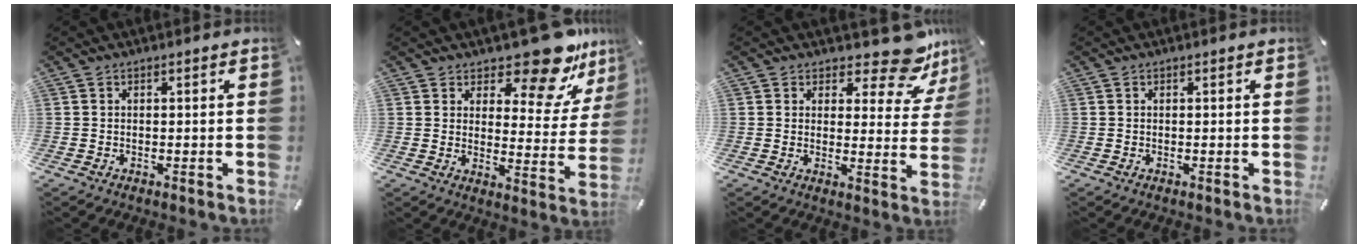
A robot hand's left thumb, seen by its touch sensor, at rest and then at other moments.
{"total": 15.6, "force": [11.7, 6.0, 8.4], "torque": [-0.100, -0.101, 0.189]}
{"total": 11.2, "force": [8.6, 4.0, 6.0], "torque": [-0.069, -0.073, 0.146]}
{"total": 0.0}